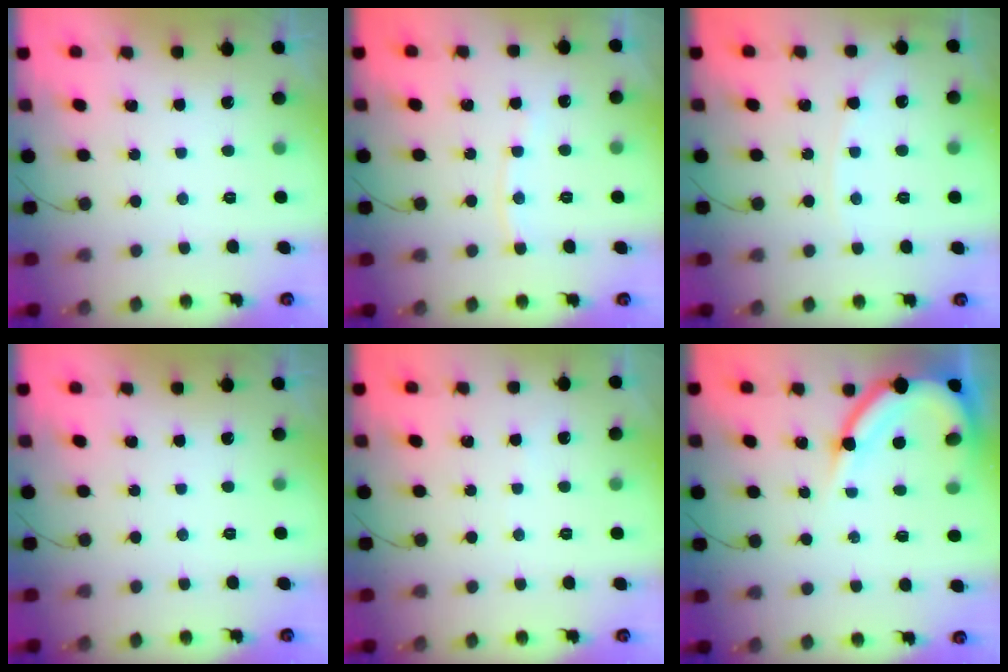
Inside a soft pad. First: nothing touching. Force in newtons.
{"total": 6.5, "press": 6.5, "slide": 0.6}
{"total": 5.6, "press": 5.6, "slide": 0.8}
{"total": 0.0}
{"total": 1.9, "press": 1.9, "slide": 0.2}
{"total": 11.6, "press": 11.6, "slide": 1.2}